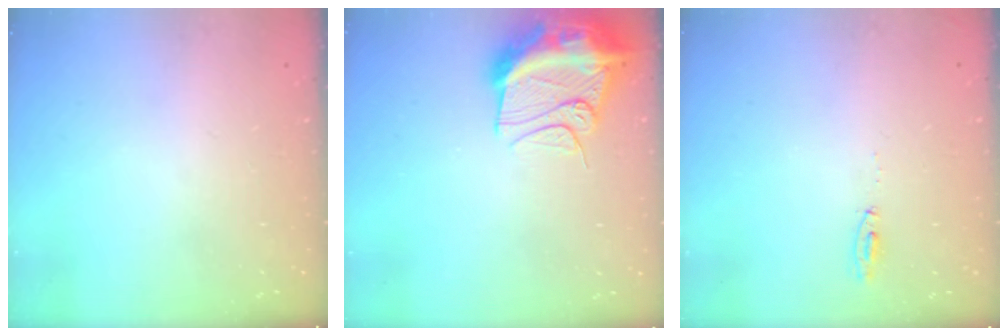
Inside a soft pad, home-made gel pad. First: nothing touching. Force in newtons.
{"total": 15.8, "press": 15.7, "slide": 1.6}
{"total": 16.2, "press": 5.8, "slide": 15.1}